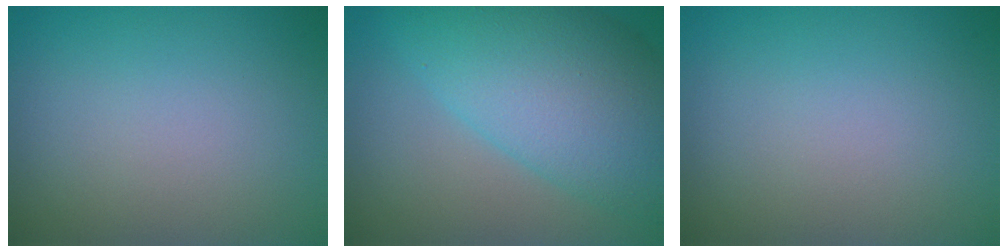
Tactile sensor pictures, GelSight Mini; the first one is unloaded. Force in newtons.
{"total": 10.3, "press": 10.3, "slide": 0.4}
{"total": 0.0}